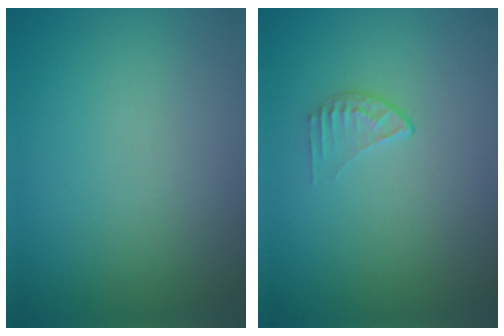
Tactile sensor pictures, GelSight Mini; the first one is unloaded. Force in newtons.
{"total": 1.1, "press": 0.7, "slide": 0.9}